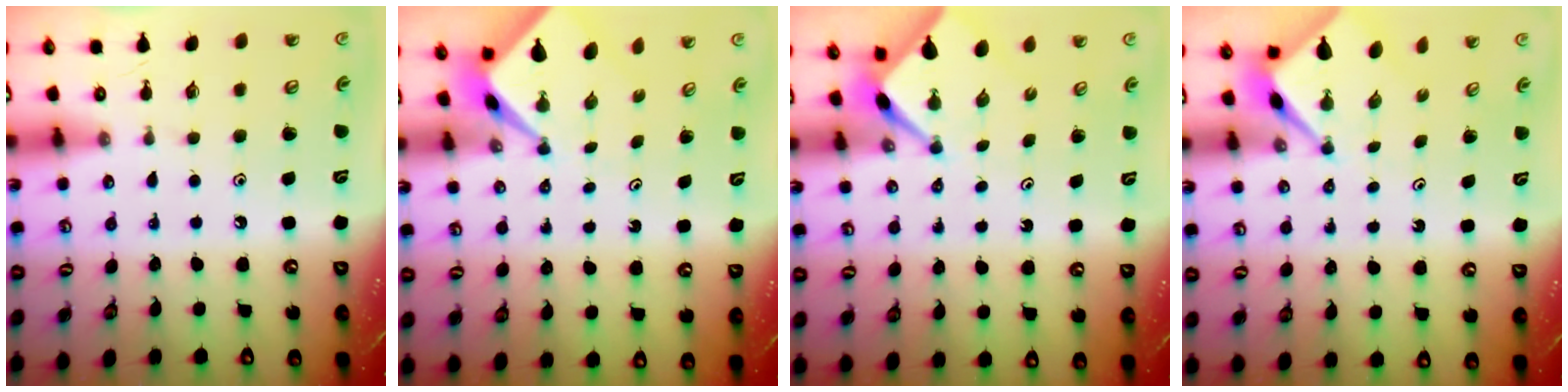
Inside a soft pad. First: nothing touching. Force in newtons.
{"total": 2.5, "press": 2.5, "slide": 0.2}
{"total": 2.5, "press": 2.4, "slide": 0.4}
{"total": 2.5, "press": 2.5, "slide": 0.2}